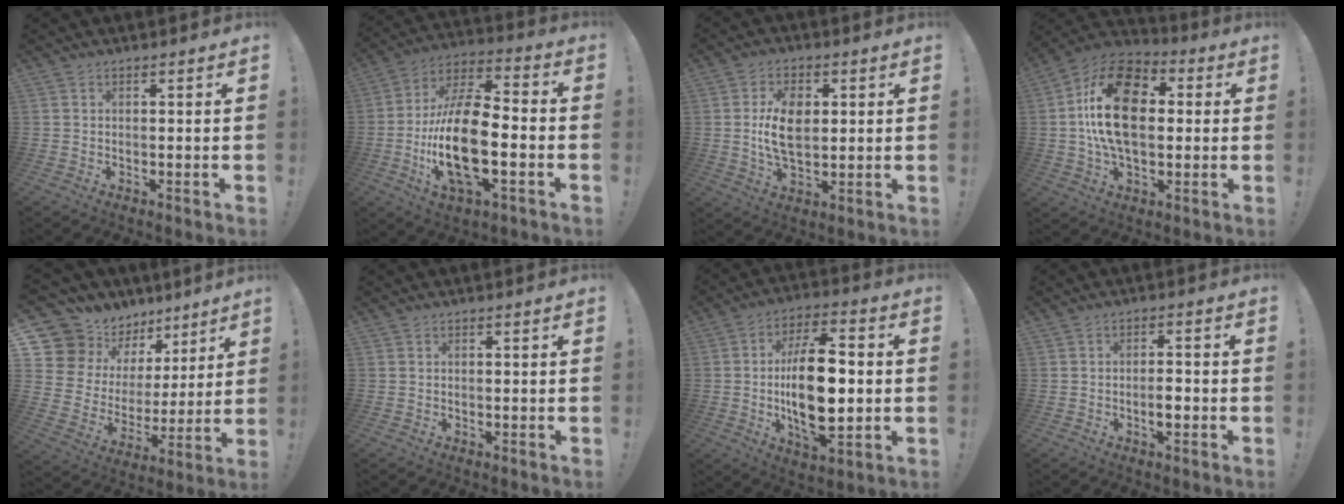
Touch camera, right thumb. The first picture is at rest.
{"total": 22.0, "force": [-5.1, 9.3, 19.3], "torque": [-0.393, 0.015, -0.087]}
{"total": 11.0, "force": [1.1, 6.6, 8.8], "torque": [-0.158, -0.004, 0.013]}
{"total": 21.7, "force": [2.4, 13.4, 16.9], "torque": [-0.307, 0.008, 0.037]}
{"total": 12.8, "force": [9.8, 7.8, 2.8], "torque": [-0.064, -0.085, 0.196]}
{"total": 0.0}
{"total": 19.8, "force": [-1.2, 9.2, 17.5], "torque": [-0.304, -0.005, -0.023]}
{"total": 3.8, "force": [-1.6, 1.1, 3.3], "torque": [-0.045, 0.005, -0.029]}